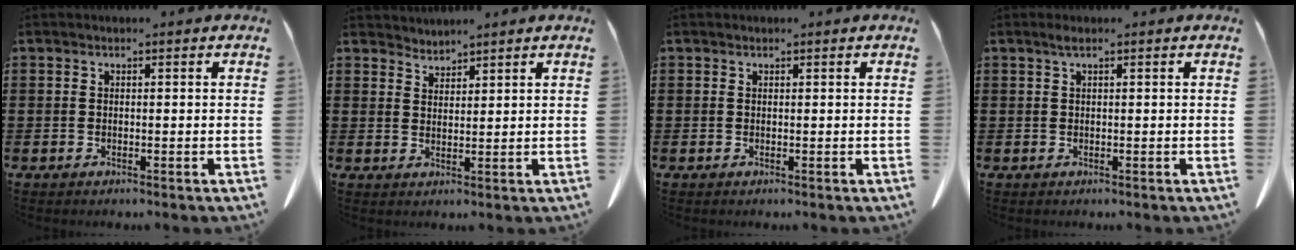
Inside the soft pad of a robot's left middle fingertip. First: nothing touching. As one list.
[{"total": 2.3, "force": [2.2, -0.1, -0.5], "torque": [0.003, -0.007, 0.043]}, {"total": 0.0}, {"total": 1.0, "force": [0.4, 0.0, 0.9], "torque": [-0.019, 0.000, 0.008]}]